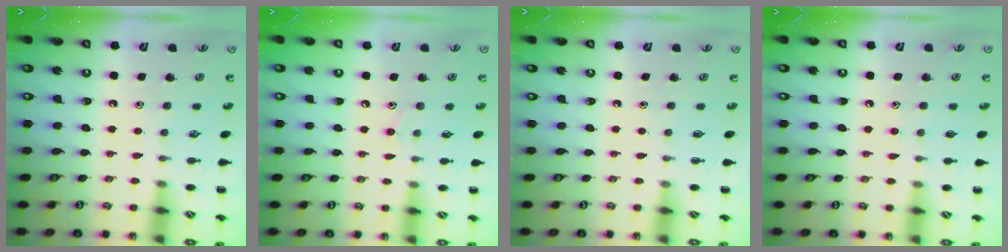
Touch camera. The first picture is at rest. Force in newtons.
{"total": 6.8, "press": 6.4, "slide": 2.3}
{"total": 0.0}
{"total": 3.1, "press": 2.9, "slide": 1.1}